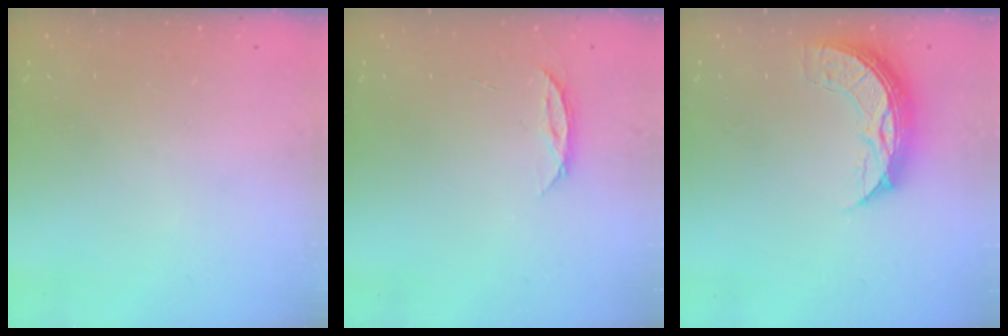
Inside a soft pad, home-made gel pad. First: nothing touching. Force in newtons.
{"total": 4.0, "press": 3.9, "slide": 0.4}
{"total": 9.2, "press": 9.2, "slide": 0.7}